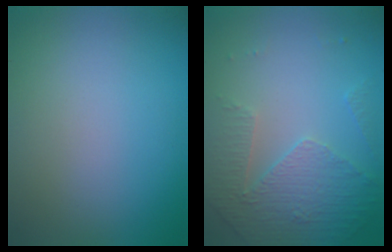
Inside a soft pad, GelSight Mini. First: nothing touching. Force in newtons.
{"total": 4.9, "press": 3.4, "slide": 3.4}